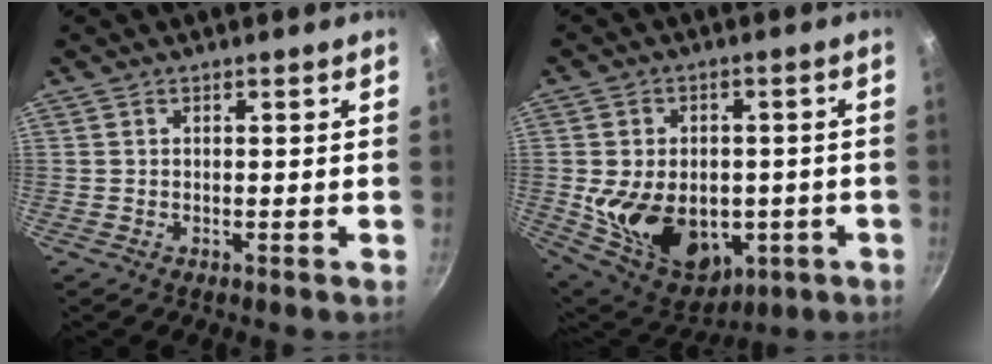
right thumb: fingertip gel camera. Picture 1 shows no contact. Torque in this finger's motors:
{"motor_torque": [1.73, 1.58, 1.09, -0.12, 0.51]}